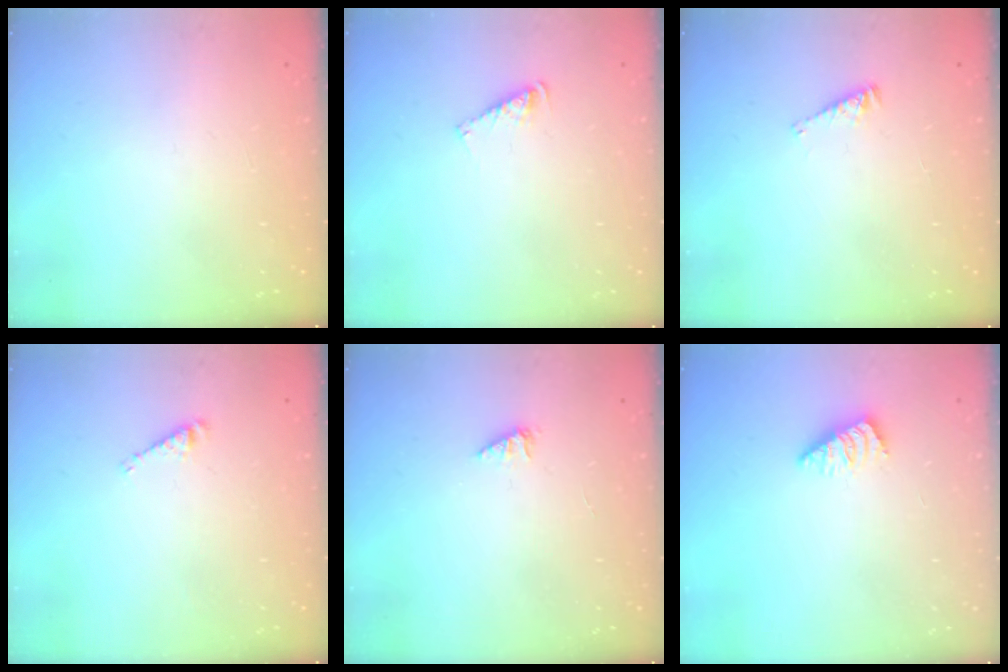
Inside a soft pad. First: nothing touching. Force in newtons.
{"total": 4.5, "press": 4.5, "slide": 0.2}
{"total": 2.4, "press": 2.4, "slide": 0.4}
{"total": 3.3, "press": 3.3, "slide": 0.4}
{"total": 1.4, "press": 1.4, "slide": 0.3}
{"total": 0.7, "press": 0.7, "slide": 0.2}